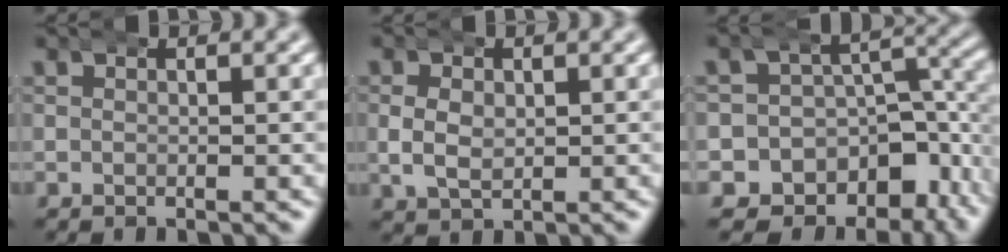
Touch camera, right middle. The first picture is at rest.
{"total": 2.7, "force": [0.0, 2.2, 1.6], "torque": [-0.040, -0.009, 0.009]}
{"total": 16.2, "force": [-7.2, 13.4, 5.6], "torque": [-0.123, -0.061, -0.118]}